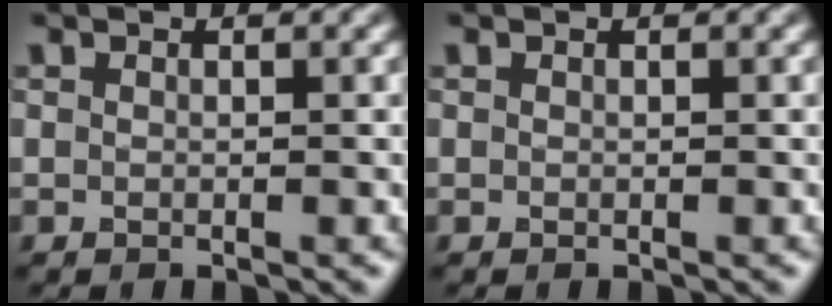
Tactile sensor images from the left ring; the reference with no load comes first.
{"total": 0.0}